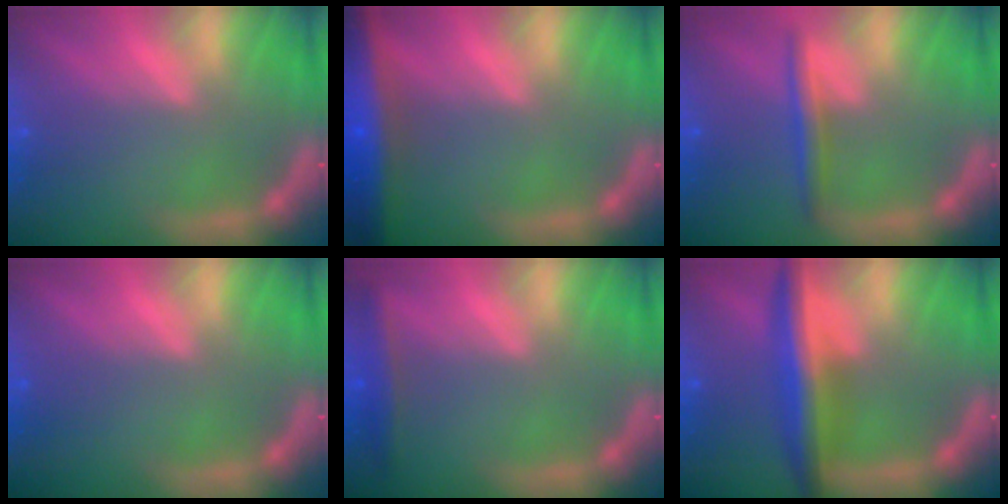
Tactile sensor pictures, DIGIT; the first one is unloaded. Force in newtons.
{"total": 9.0}
{"total": 2.4}
{"total": 0.0}
{"total": 2.4}
{"total": 6.0}